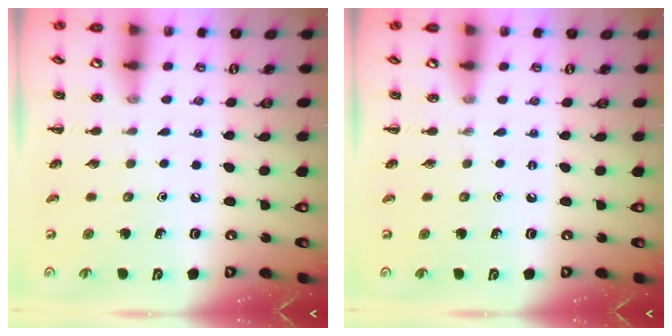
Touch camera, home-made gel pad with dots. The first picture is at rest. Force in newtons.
{"total": 0.0}